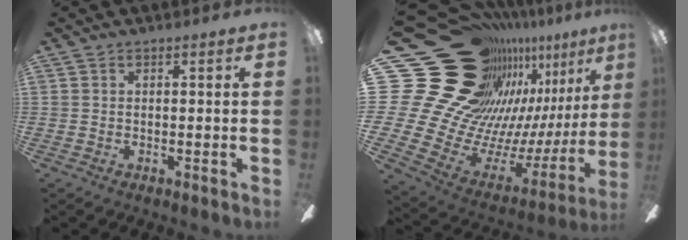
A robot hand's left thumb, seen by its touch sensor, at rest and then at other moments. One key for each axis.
{"total": 31.5, "fx": 18.7, "fy": 19.2, "fz": 16.5, "tx": -0.282, "ty": -0.197, "tz": 0.409}